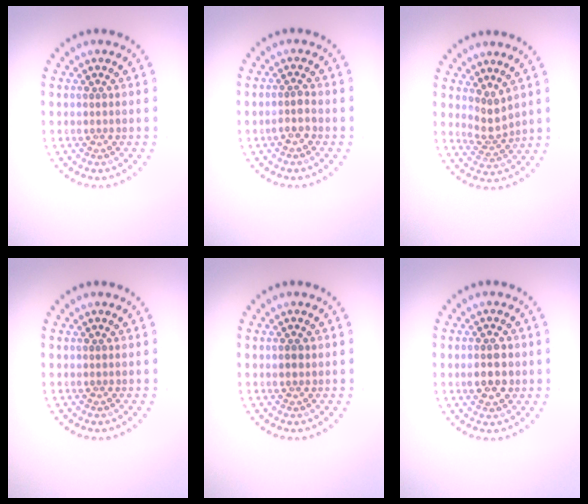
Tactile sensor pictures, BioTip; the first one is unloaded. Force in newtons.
{"total": 1.6, "press": 1.3, "slide": 0.9}
{"total": 2.3, "press": 1.6, "slide": 1.6}
{"total": 0.0}
{"total": 0.9, "press": 0.8, "slide": 0.3}
{"total": 3.0, "press": 3.0, "slide": 0.2}